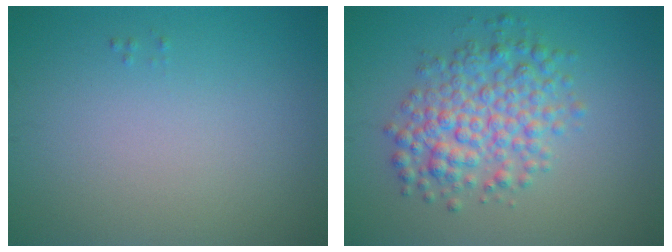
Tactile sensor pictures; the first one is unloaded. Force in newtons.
{"total": 5.2, "press": 5.2, "slide": 0.0}